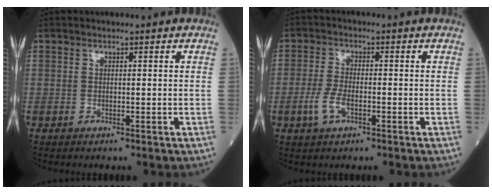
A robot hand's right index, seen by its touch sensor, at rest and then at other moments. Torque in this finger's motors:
{"motor_torque": [0.63, 0.01, 0.32, 0.09]}